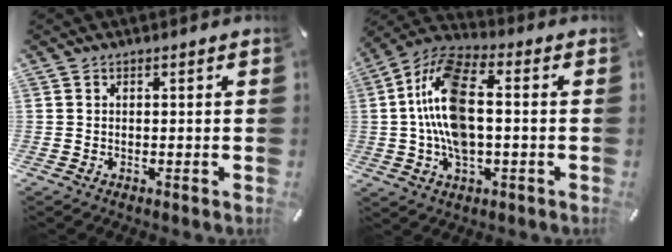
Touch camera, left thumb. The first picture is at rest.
{"total": 14.8, "force": [-0.1, 7.8, 12.6], "torque": [-0.269, 0.002, -0.004]}